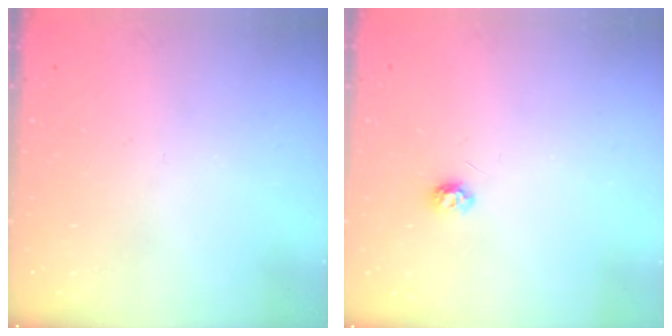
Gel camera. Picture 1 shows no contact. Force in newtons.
{"total": 4.3, "press": 4.3, "slide": 0.5}